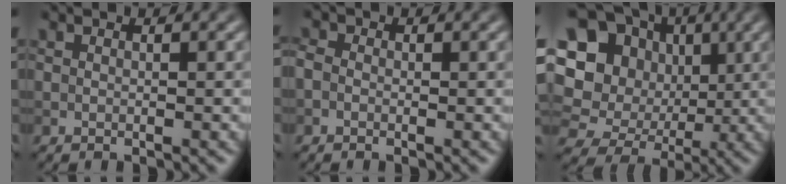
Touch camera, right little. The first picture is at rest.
{"total": 1.0, "force": [-0.4, 0.8, 0.4], "torque": [-0.008, -0.001, -0.012]}
{"total": 17.5, "force": [2.6, 15.9, 6.7], "torque": [-0.169, 0.020, 0.026]}